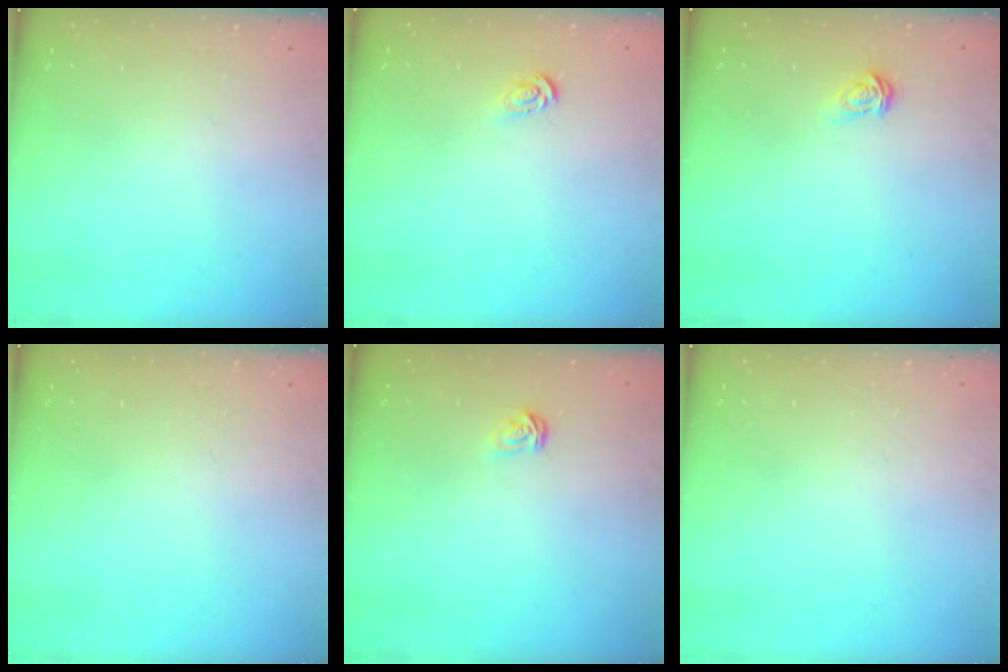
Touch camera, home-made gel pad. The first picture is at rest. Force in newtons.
{"total": 3.0, "press": 3.0, "slide": 0.1}
{"total": 2.8, "press": 2.7, "slide": 0.3}
{"total": 0.0}
{"total": 3.6, "press": 3.6, "slide": 0.4}
{"total": 0.0}